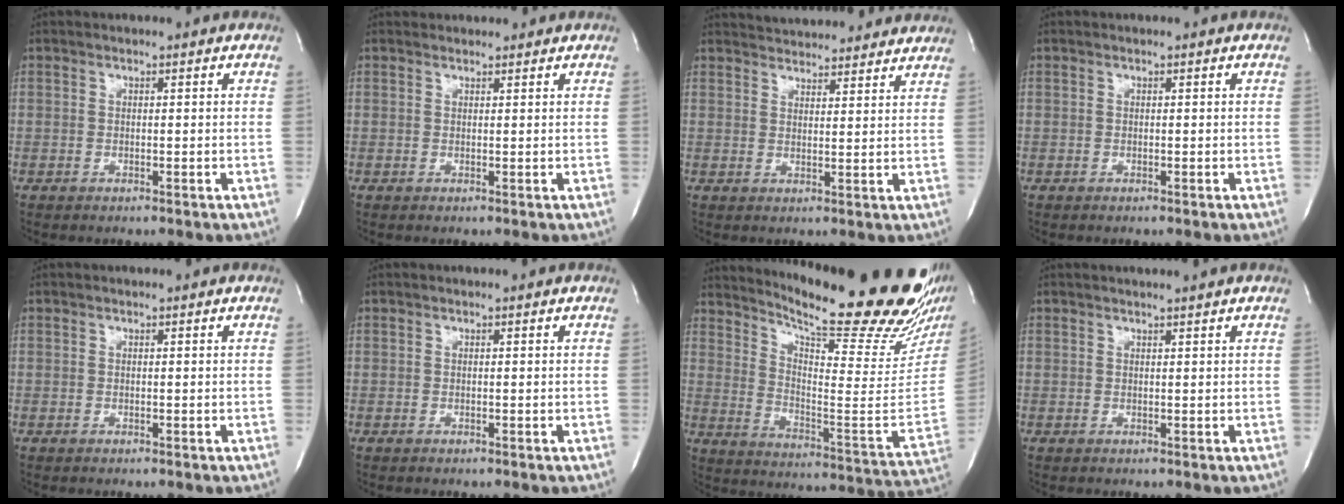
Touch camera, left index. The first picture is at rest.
{"total": 2.2, "force": [2.1, 0.6, 0.1], "torque": [-0.004, 0.018, 0.029]}
{"total": 14.4, "force": [13.6, 2.7, 3.8], "torque": [-0.050, 0.024, 0.176]}
{"total": 0.0}
{"total": 0.0}
{"total": 0.0}
{"total": 27.9, "force": [23.4, 2.0, 15.1], "torque": [-0.242, -0.103, 0.307]}
{"total": 1.6, "force": [1.5, -0.5, 0.5], "torque": [-0.006, -0.001, 0.026]}